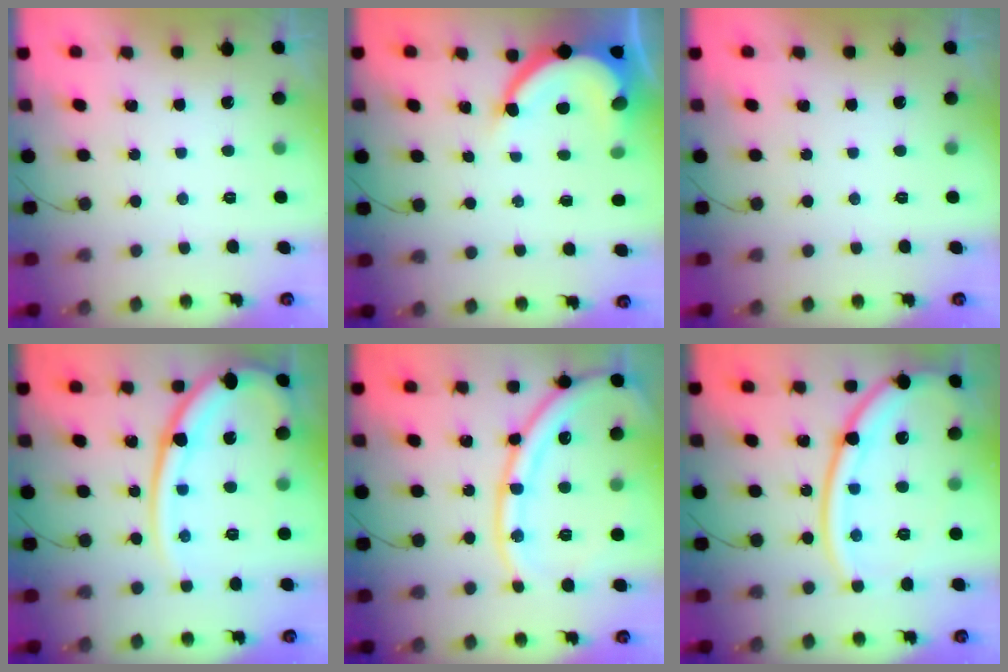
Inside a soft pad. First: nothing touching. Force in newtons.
{"total": 10.2, "press": 10.1, "slide": 0.9}
{"total": 0.0}
{"total": 17.5, "press": 17.4, "slide": 1.7}
{"total": 18.7, "press": 18.5, "slide": 2.2}
{"total": 18.8, "press": 18.7, "slide": 1.6}